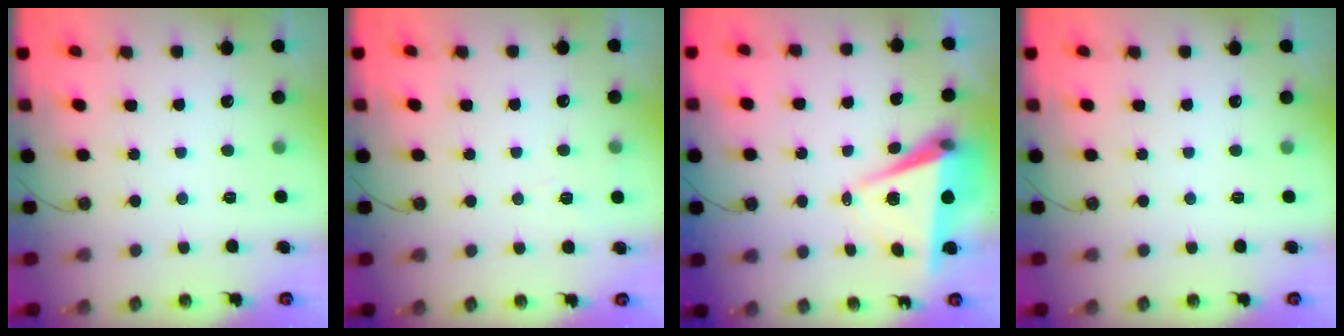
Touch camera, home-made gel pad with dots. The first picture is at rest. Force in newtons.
{"total": 5.6, "press": 3.5, "slide": 4.4}
{"total": 7.2, "press": 5.7, "slide": 4.4}
{"total": 0.0}